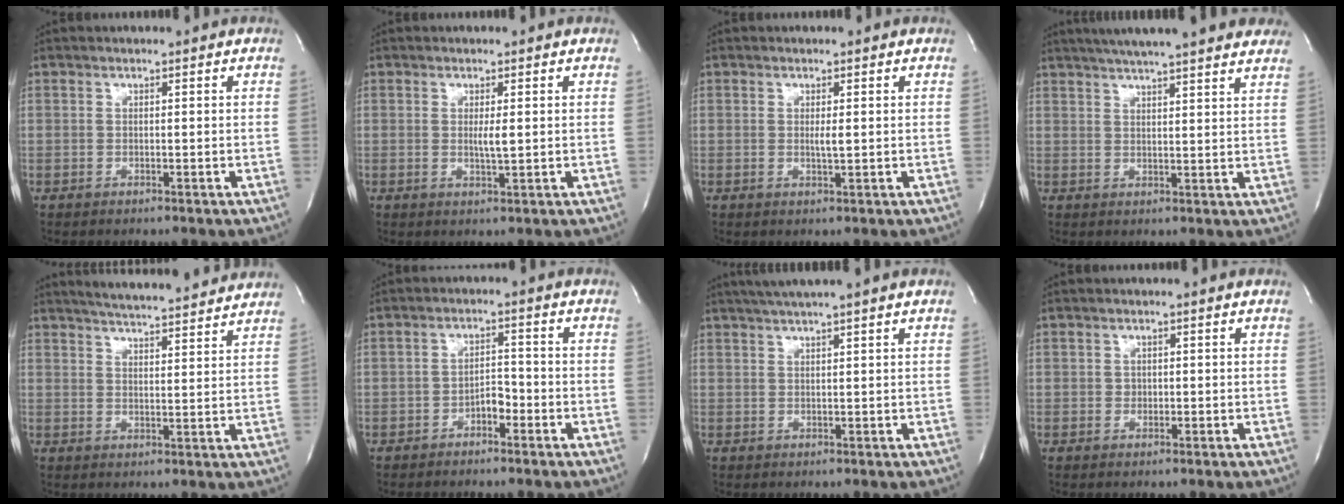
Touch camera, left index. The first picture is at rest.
{"total": 2.0, "force": [0.2, 0.2, 2.0], "torque": [-0.039, -0.003, 0.004]}
{"total": 1.3, "force": [0.1, 0.1, 1.3], "torque": [-0.028, -0.002, 0.003]}
{"total": 19.9, "force": [17.0, 1.9, 10.2], "torque": [-0.159, 0.034, 0.219]}
{"total": 14.3, "force": [13.3, 1.0, 5.3], "torque": [-0.087, 0.010, 0.176]}
{"total": 2.9, "force": [-1.8, 1.3, 1.9], "torque": [-0.026, 0.008, -0.032]}
{"total": 5.1, "force": [3.9, -1.2, 3.0], "torque": [-0.047, 0.019, 0.070]}
{"total": 0.9, "force": [0.0, 0.8, 0.4], "torque": [-0.004, 0.003, 0.001]}